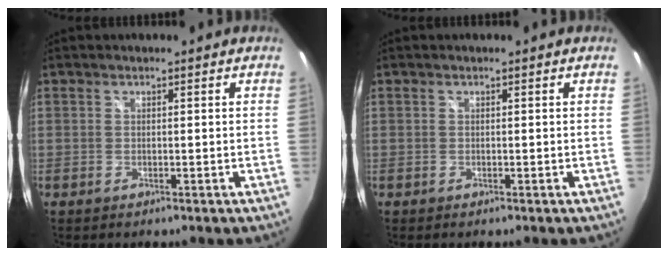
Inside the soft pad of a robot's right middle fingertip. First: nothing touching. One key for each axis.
{"total": 0.0}